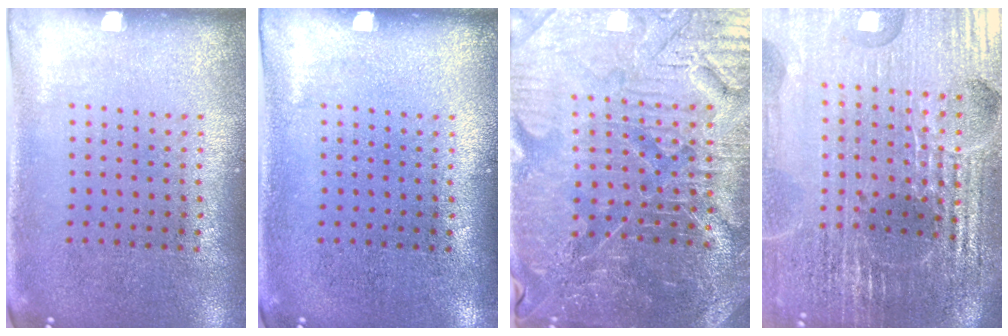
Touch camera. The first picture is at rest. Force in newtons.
{"total": 0.0}
{"total": 5.3, "press": 5.0, "slide": 1.8}
{"total": 6.7, "press": 5.8, "slide": 3.3}